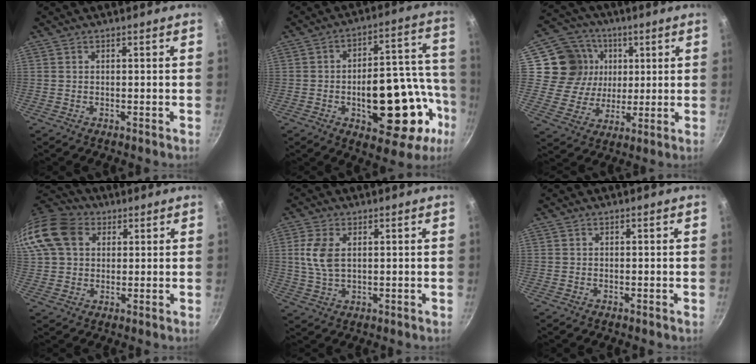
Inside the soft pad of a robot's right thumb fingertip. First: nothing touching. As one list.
[{"total": 23.3, "force": [-7.3, 11.6, 18.9], "torque": [-0.201, 0.057, -0.091]}, {"total": 14.2, "force": [3.7, 12.9, 4.6], "torque": [-0.059, -0.002, 0.060]}, {"total": 17.2, "force": [5.8, 13.2, 9.4], "torque": [-0.204, 0.027, 0.095]}, {"total": 6.7, "force": [1.5, 3.8, 5.2], "torque": [-0.111, -0.001, 0.031]}, {"total": 0.0}]